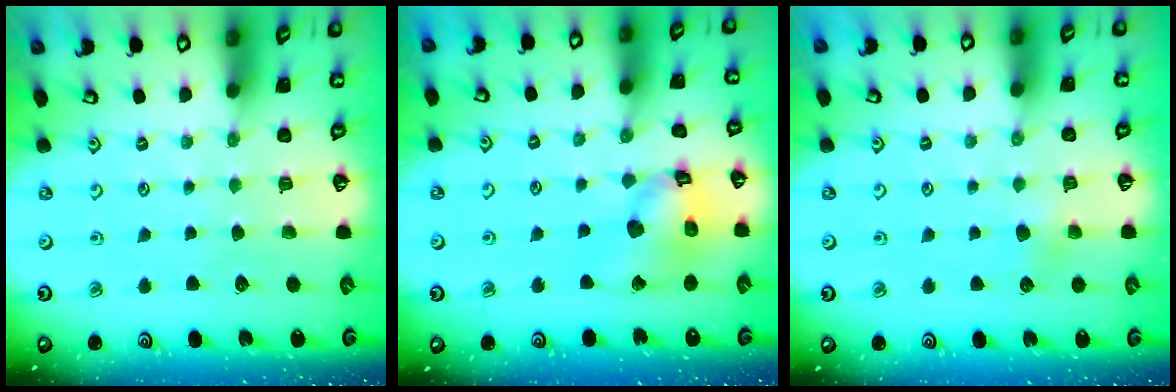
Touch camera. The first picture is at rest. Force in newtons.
{"total": 14.6, "press": 14.5, "slide": 1.8}
{"total": 2.9, "press": 2.9, "slide": 0.3}